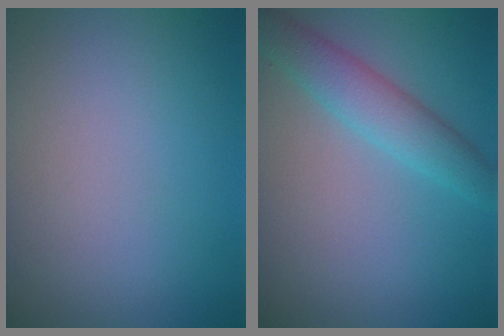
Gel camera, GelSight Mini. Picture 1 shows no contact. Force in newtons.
{"total": 3.6, "press": 3.6, "slide": 0.0}